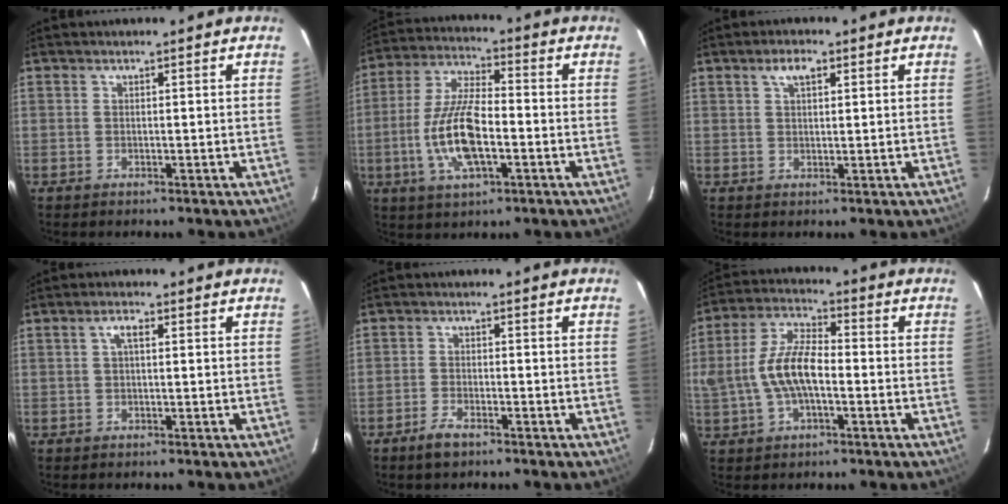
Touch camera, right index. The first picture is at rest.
{"total": 12.9, "force": [-3.4, 4.5, 11.6], "torque": [-0.242, -0.001, -0.064]}
{"total": 3.1, "force": [1.5, 1.4, 2.3], "torque": [-0.042, 0.009, 0.028]}
{"total": 2.0, "force": [0.4, 0.7, 1.8], "torque": [-0.038, 0.008, 0.007]}
{"total": 3.6, "force": [-2.6, 1.3, 2.0], "torque": [-0.056, -0.001, -0.053]}
{"total": 10.4, "force": [-1.7, 4.8, 9.1], "torque": [-0.188, 0.013, -0.027]}